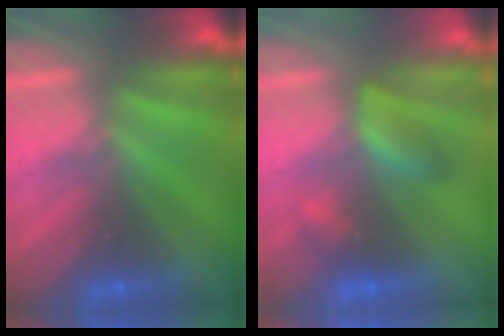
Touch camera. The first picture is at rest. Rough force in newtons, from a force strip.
{"total": 2.5}